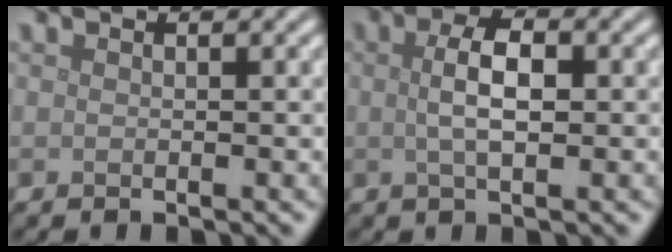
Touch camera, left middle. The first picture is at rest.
{"total": 3.4, "force": [0.3, 1.3, 3.2], "torque": [-0.065, 0.003, 0.002]}